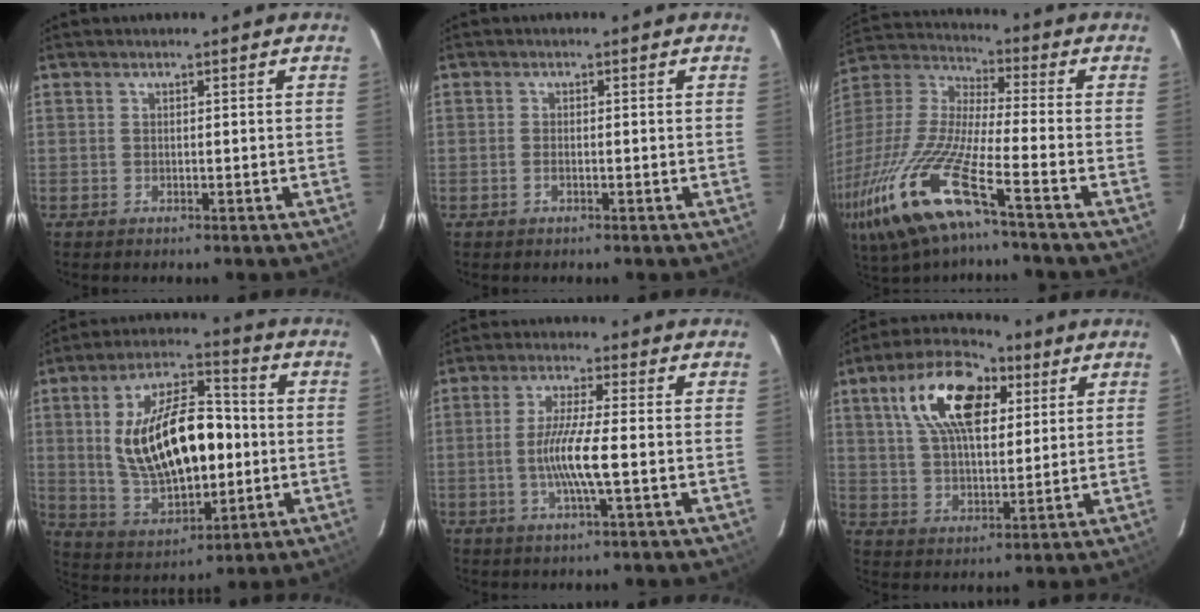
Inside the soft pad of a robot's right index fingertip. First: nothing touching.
{"total": 1.2, "force": [-0.5, 0.6, 1.0], "torque": [-0.023, 0.000, -0.010]}
{"total": 23.9, "force": [-14.2, 3.6, 18.9], "torque": [-0.378, -0.066, -0.268]}
{"total": 21.2, "force": [0.5, 10.6, 18.3], "torque": [-0.348, 0.009, 0.031]}
{"total": 8.1, "force": [-1.6, 0.3, 7.9], "torque": [-0.150, -0.009, -0.032]}
{"total": 16.7, "force": [6.7, 8.5, 12.7], "torque": [-0.235, 0.031, 0.117]}